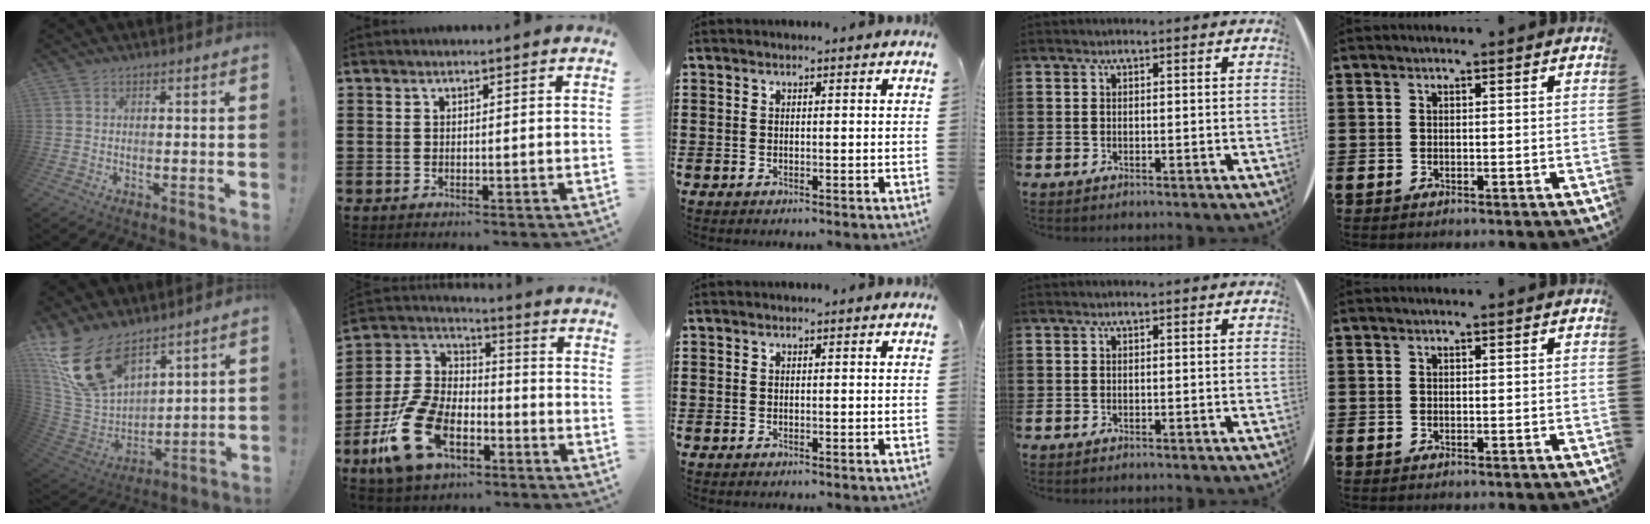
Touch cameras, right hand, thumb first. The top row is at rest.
{"thumb": {"total": 19.3, "force": [12.9, 9.9, 10.4], "torque": [-0.224, -0.077, 0.245]}, "index": {"total": 15.5, "force": [-7.4, 9.0, 10.2], "torque": [-0.249, 0.023, -0.142]}}